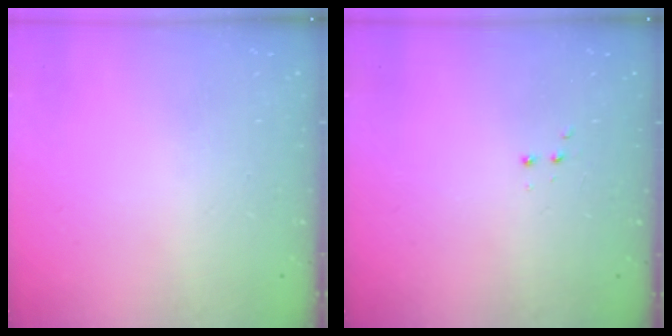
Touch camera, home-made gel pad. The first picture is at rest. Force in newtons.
{"total": 2.8, "press": 2.8, "slide": 0.6}